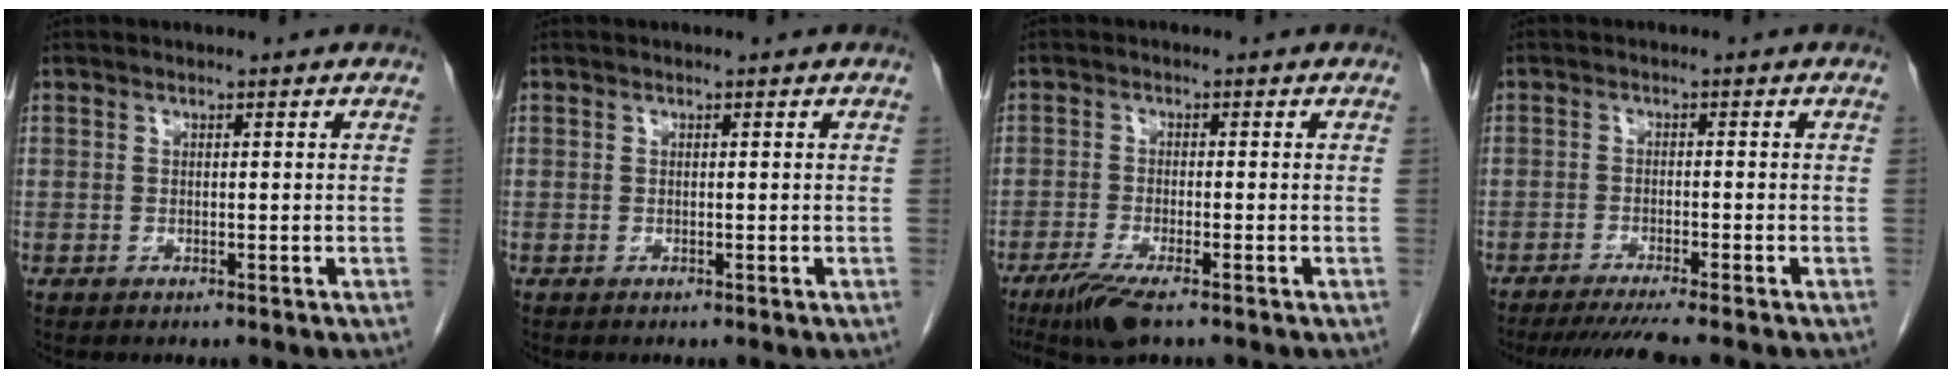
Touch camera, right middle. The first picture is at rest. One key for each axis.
{"total": 0.0}
{"total": 5.5, "fx": -3.9, "fy": 0.6, "fz": 3.9, "tx": -0.077, "ty": -0.016, "tz": -0.070}
{"total": 7.5, "fx": -6.5, "fy": -0.7, "fz": 3.8, "tx": -0.043, "ty": -0.022, "tz": -0.101}